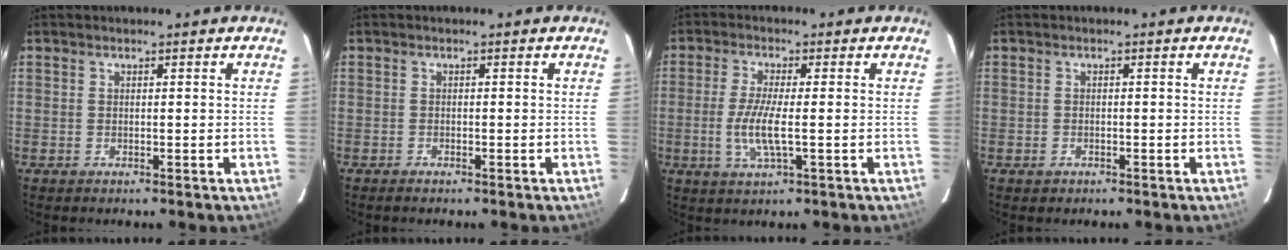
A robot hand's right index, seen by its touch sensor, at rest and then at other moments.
{"total": 0.7, "force": [-0.6, 0.2, 0.3], "torque": [-0.007, 0.000, -0.013]}
{"total": 6.7, "force": [-1.2, 1.0, 6.5], "torque": [-0.135, -0.010, -0.026]}
{"total": 1.3, "force": [-0.7, 1.0, 0.2], "torque": [-0.005, 0.002, -0.009]}